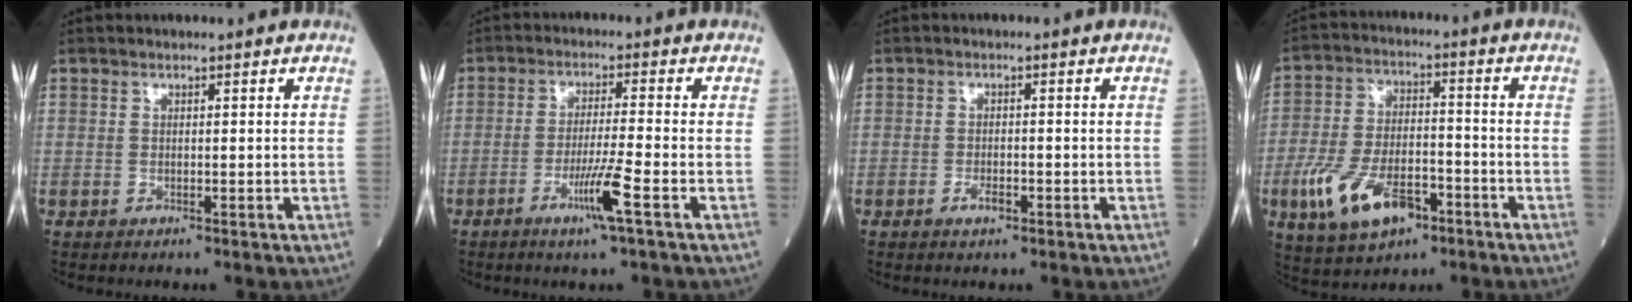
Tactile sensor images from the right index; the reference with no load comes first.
{"total": 6.1, "force": [-2.8, -0.7, 5.4], "torque": [-0.101, -0.013, -0.056]}
{"total": 1.8, "force": [-1.0, 0.7, 1.4], "torque": [-0.023, 0.001, -0.015]}
{"total": 12.5, "force": [-5.9, 5.8, 9.4], "torque": [-0.195, -0.001, -0.098]}